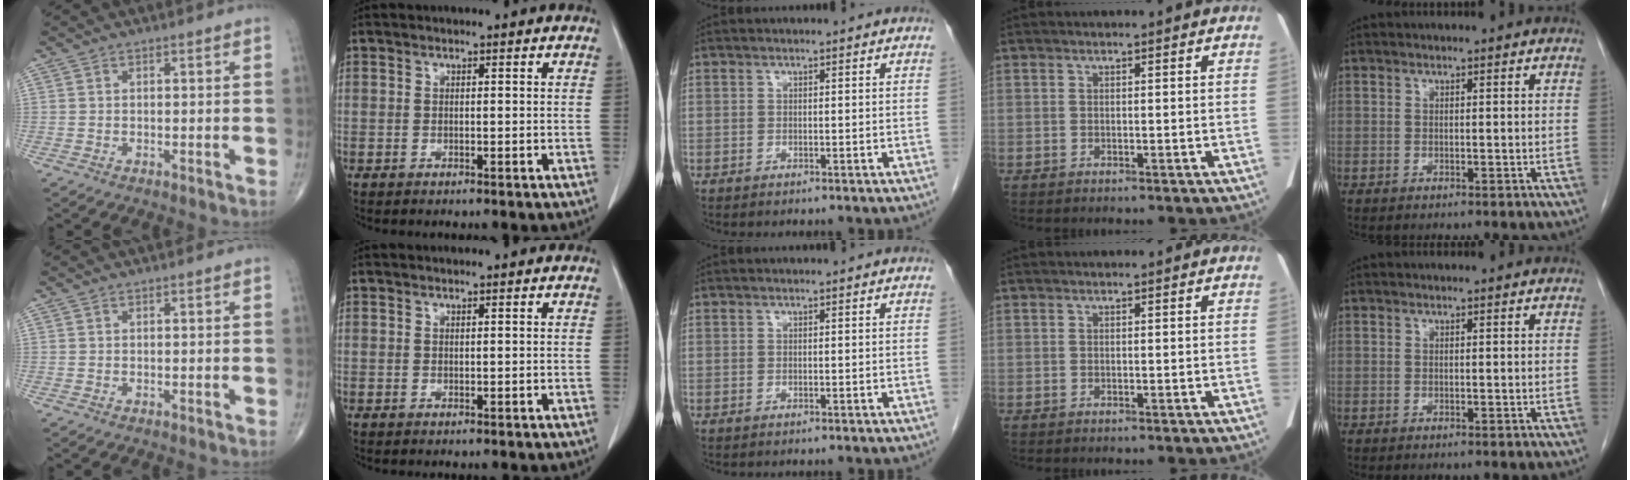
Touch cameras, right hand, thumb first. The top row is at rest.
{}